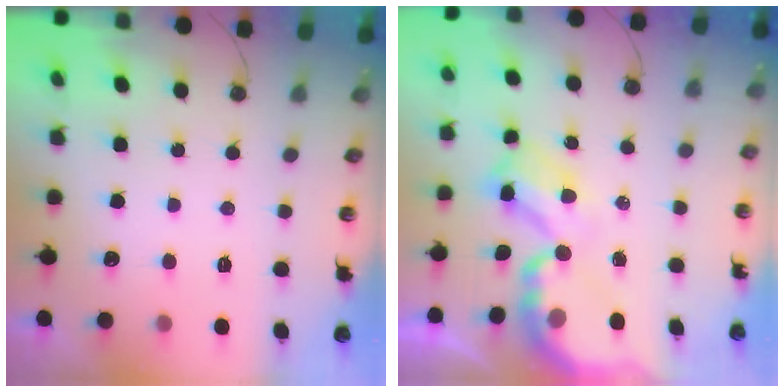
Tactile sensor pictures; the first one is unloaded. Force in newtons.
{"total": 9.7, "press": 9.6, "slide": 0.6}